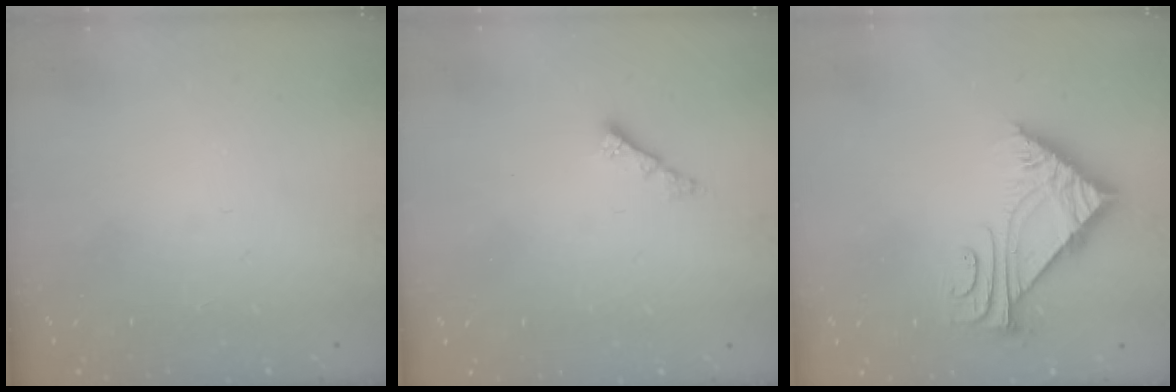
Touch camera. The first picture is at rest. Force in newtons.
{"total": 2.0, "press": 2.0, "slide": 0.4}
{"total": 8.2, "press": 8.2, "slide": 0.5}